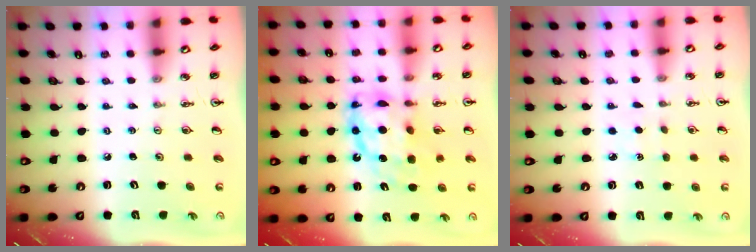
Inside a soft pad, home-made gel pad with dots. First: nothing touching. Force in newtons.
{"total": 13.6, "press": 13.5, "slide": 1.4}
{"total": 1.5, "press": 1.5, "slide": 0.2}